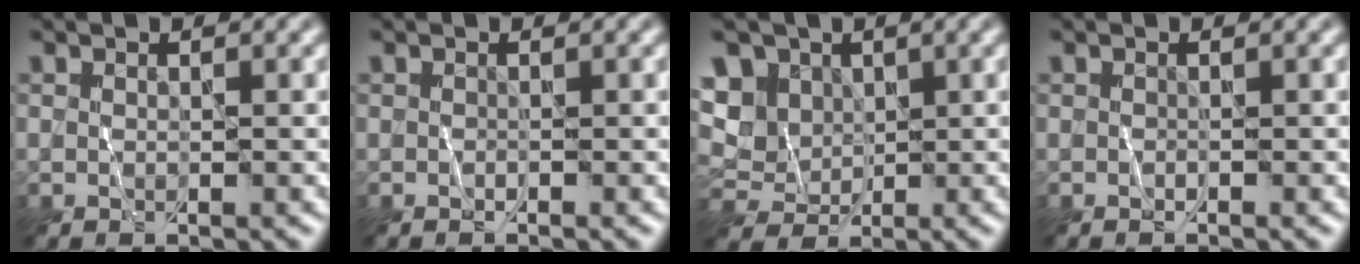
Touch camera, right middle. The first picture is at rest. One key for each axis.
{"total": 0.0}
{"total": 6.3, "fx": 2.8, "fy": 5.0, "fz": 2.7, "tx": -0.078, "ty": 0.010, "tz": 0.045}
{"total": 0.0}